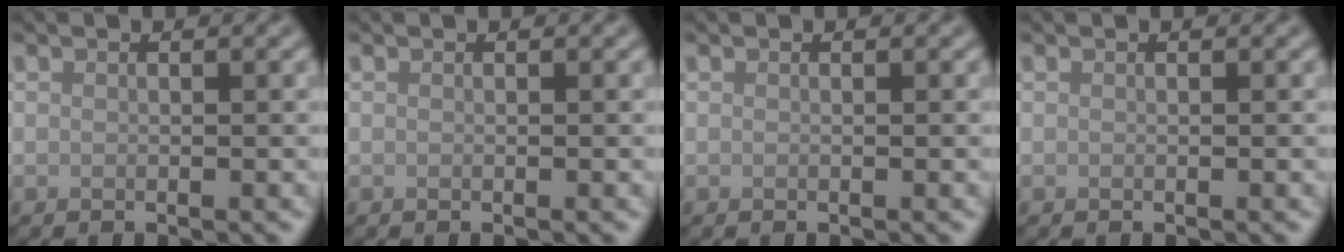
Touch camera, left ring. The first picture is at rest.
{"total": 0.0}
{"total": 0.0}
{"total": 0.0}